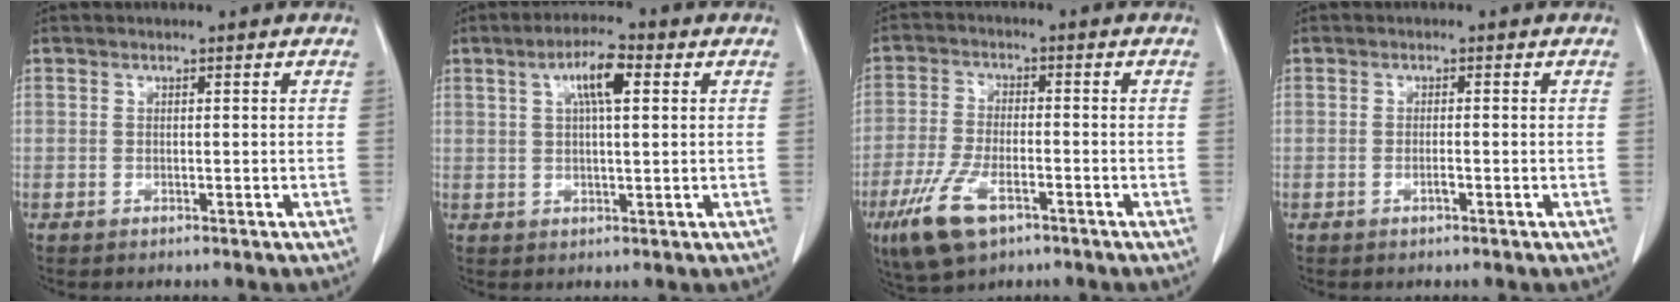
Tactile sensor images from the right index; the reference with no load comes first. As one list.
[{"total": 6.6, "force": [2.3, 1.6, 6.0], "torque": [-0.110, 0.012, 0.041]}, {"total": 10.3, "force": [-5.4, 4.2, 7.6], "torque": [-0.167, -0.012, -0.094]}, {"total": 1.5, "force": [-0.6, 0.5, 1.3], "torque": [-0.027, 0.001, -0.010]}]